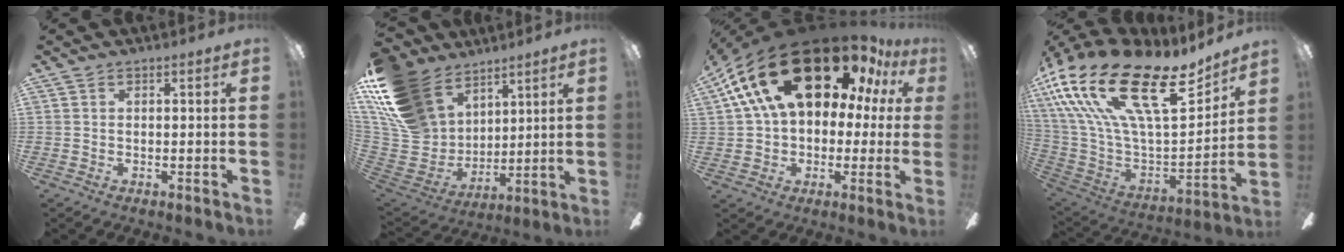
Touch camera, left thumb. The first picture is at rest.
{"total": 21.6, "force": [12.5, 14.4, 10.2], "torque": [-0.247, -0.061, 0.242]}
{"total": 25.9, "force": [13.3, 13.8, 17.4], "torque": [-0.319, -0.078, 0.233]}
{"total": 29.4, "force": [16.0, 12.1, 21.6], "torque": [-0.412, -0.091, 0.278]}